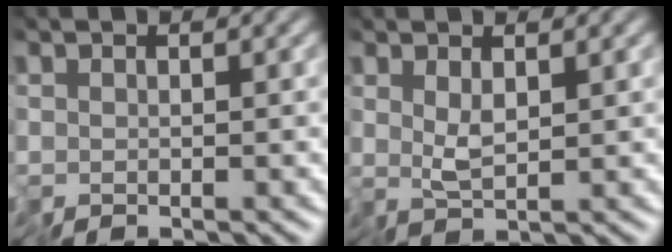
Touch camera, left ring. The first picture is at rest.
{"total": 1.5, "force": [0.6, 0.0, 1.4], "torque": [-0.031, -0.002, 0.014]}